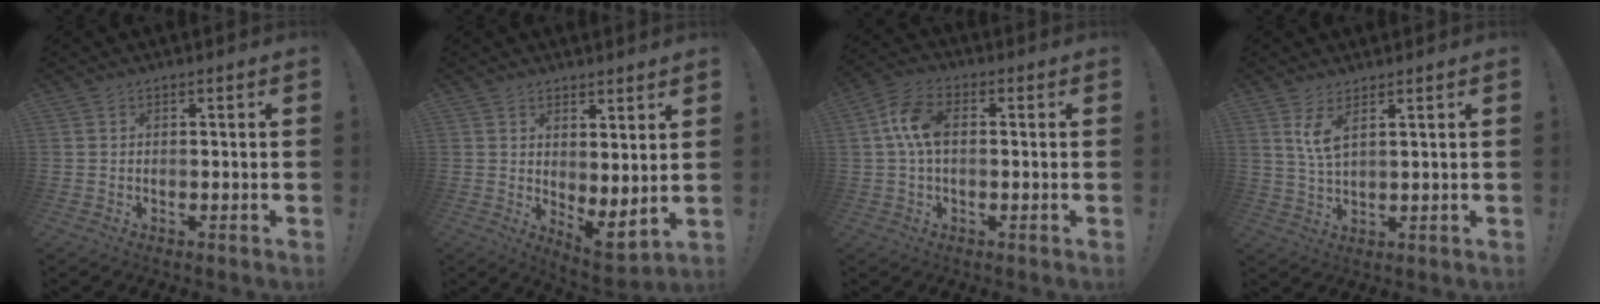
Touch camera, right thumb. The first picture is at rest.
{"total": 4.5, "force": [3.0, 1.2, 3.1], "torque": [-0.031, -0.046, 0.057]}
{"total": 9.2, "force": [0.9, 5.2, 7.5], "torque": [-0.144, 0.006, 0.019]}
{"total": 5.4, "force": [3.1, 1.4, 4.3], "torque": [-0.073, -0.016, 0.051]}